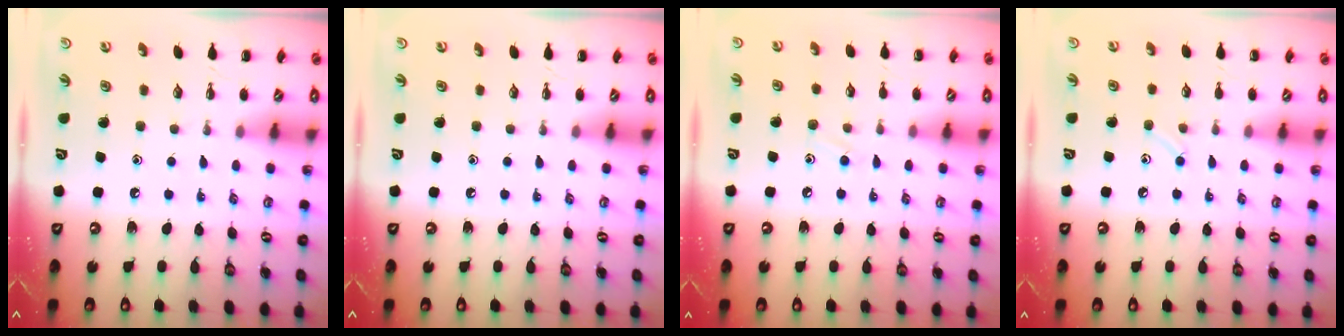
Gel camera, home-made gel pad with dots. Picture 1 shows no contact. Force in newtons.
{"total": 0.0}
{"total": 7.0, "press": 6.6, "slide": 2.4}
{"total": 4.9, "press": 4.8, "slide": 1.1}